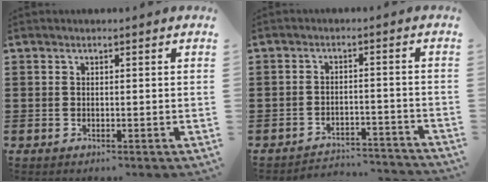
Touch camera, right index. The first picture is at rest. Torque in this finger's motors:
{"motor_torque": [-1.44, 0.70, -0.67, -0.21]}